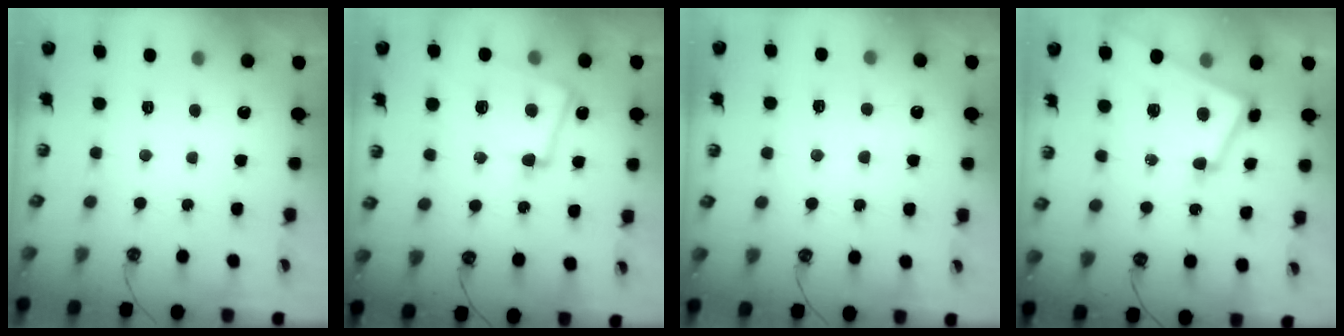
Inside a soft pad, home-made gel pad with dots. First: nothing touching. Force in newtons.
{"total": 7.9, "press": 7.7, "slide": 2.0}
{"total": 3.2, "press": 3.1, "slide": 0.9}
{"total": 7.1, "press": 7.0, "slide": 1.3}